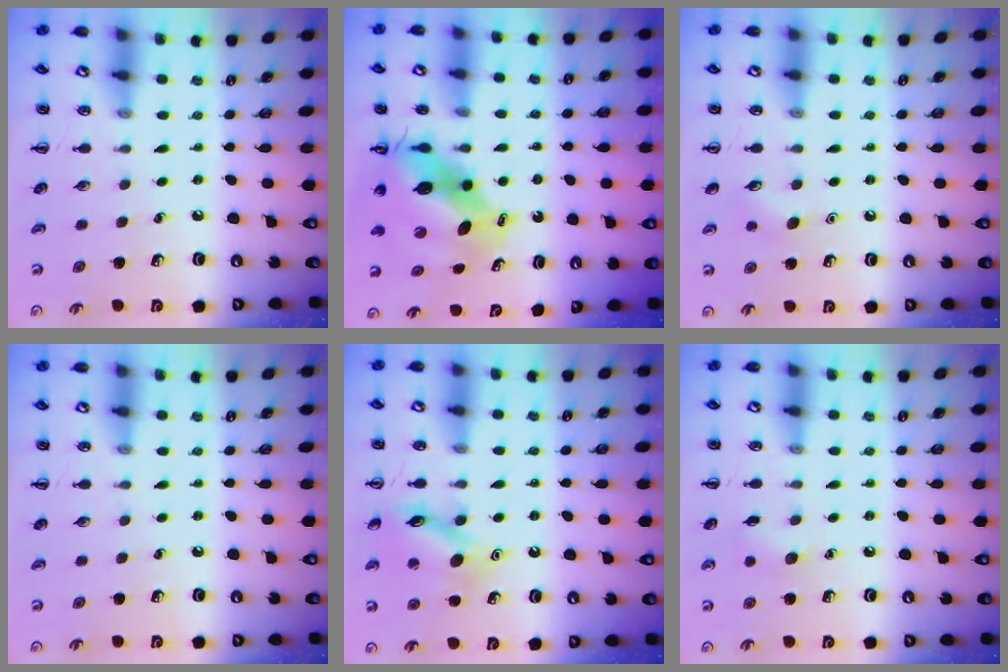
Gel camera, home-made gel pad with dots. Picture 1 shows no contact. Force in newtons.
{"total": 10.0, "press": 9.6, "slide": 2.8}
{"total": 5.7, "press": 5.4, "slide": 1.8}
{"total": 0.0}
{"total": 12.7, "press": 12.6, "slide": 1.1}
{"total": 5.8, "press": 5.7, "slide": 1.1}